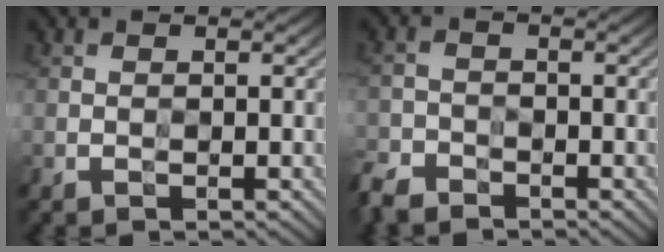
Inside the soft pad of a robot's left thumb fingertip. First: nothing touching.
{"total": 3.5, "force": [-3.2, 1.3, 0.5], "torque": [-0.011, -0.008, -0.075]}